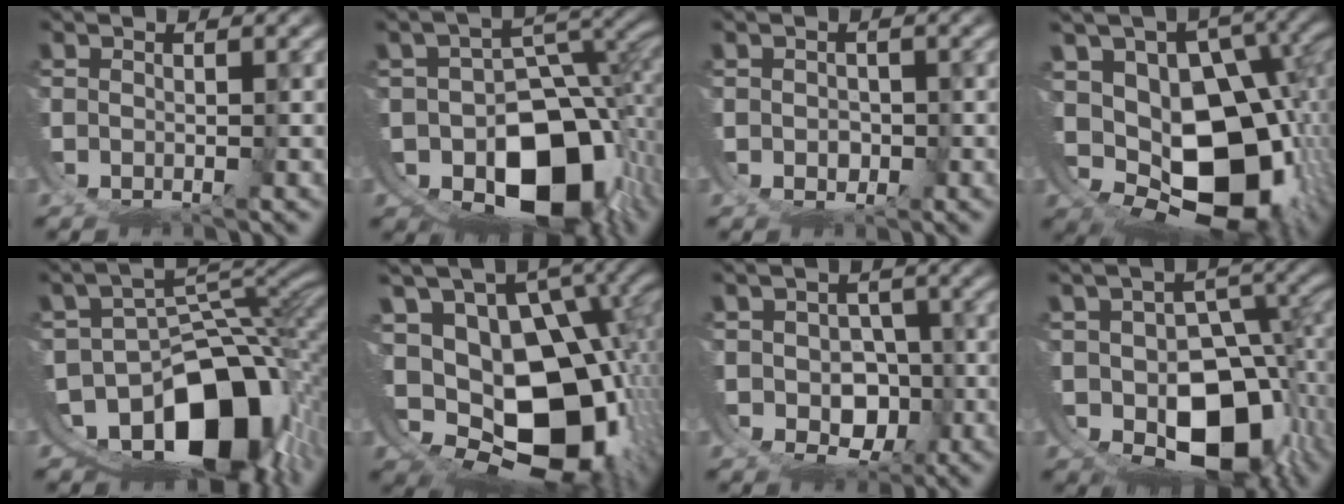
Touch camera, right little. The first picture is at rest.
{"total": 20.2, "force": [-6.9, 14.1, 12.7], "torque": [-0.221, -0.071, -0.086]}
{"total": 0.9, "force": [-0.1, 0.6, 0.7], "torque": [-0.012, -0.007, 0.005]}
{"total": 19.4, "force": [-5.5, 13.1, 13.2], "torque": [-0.254, -0.099, -0.043]}
{"total": 19.4, "force": [-7.6, 12.0, 13.1], "torque": [-0.212, -0.049, -0.103]}
{"total": 21.8, "force": [-5.4, 15.0, 14.9], "torque": [-0.281, -0.105, -0.041]}
{"total": 7.1, "force": [-1.5, 5.9, 3.7], "torque": [-0.064, -0.037, -0.013]}
{"total": 17.4, "force": [-5.8, 12.5, 10.6], "torque": [-0.200, -0.092, -0.052]}